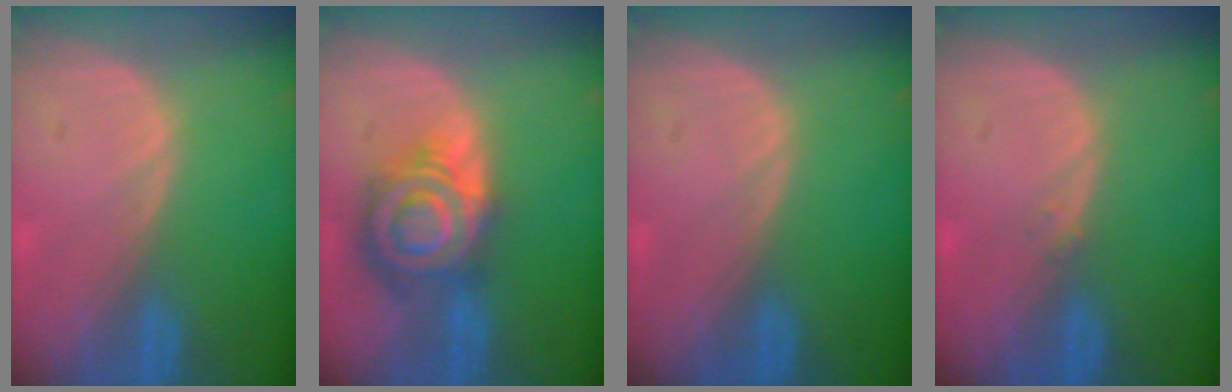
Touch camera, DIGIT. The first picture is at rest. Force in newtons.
{"total": 9.1, "press": 9.1, "slide": 0.5}
{"total": 0.0}
{"total": 0.6, "press": 0.5, "slide": 0.3}